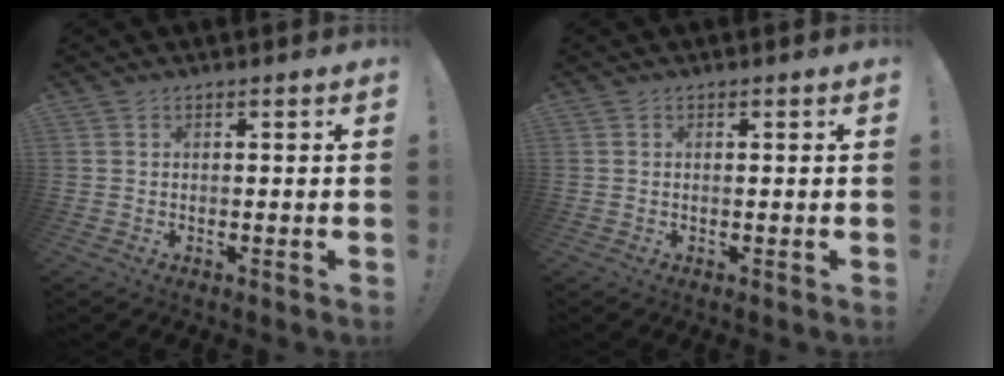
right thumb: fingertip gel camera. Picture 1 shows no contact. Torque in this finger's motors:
{"motor_torque": [-0.09, -0.29, -0.11, 0.19, 0.00]}